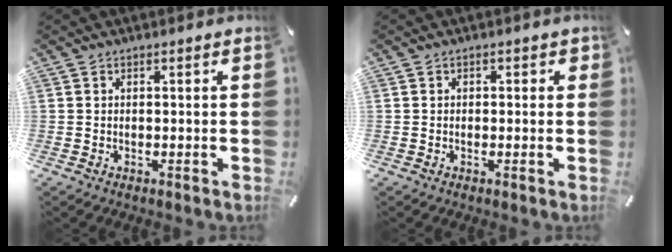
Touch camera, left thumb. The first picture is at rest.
{"total": 1.0, "force": [-0.2, 0.9, 0.4], "torque": [-0.008, 0.005, -0.006]}